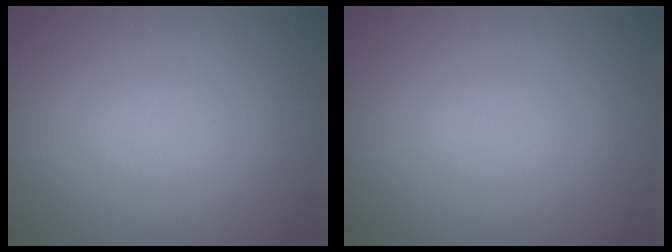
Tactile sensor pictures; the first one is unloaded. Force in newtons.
{"total": 0.0}